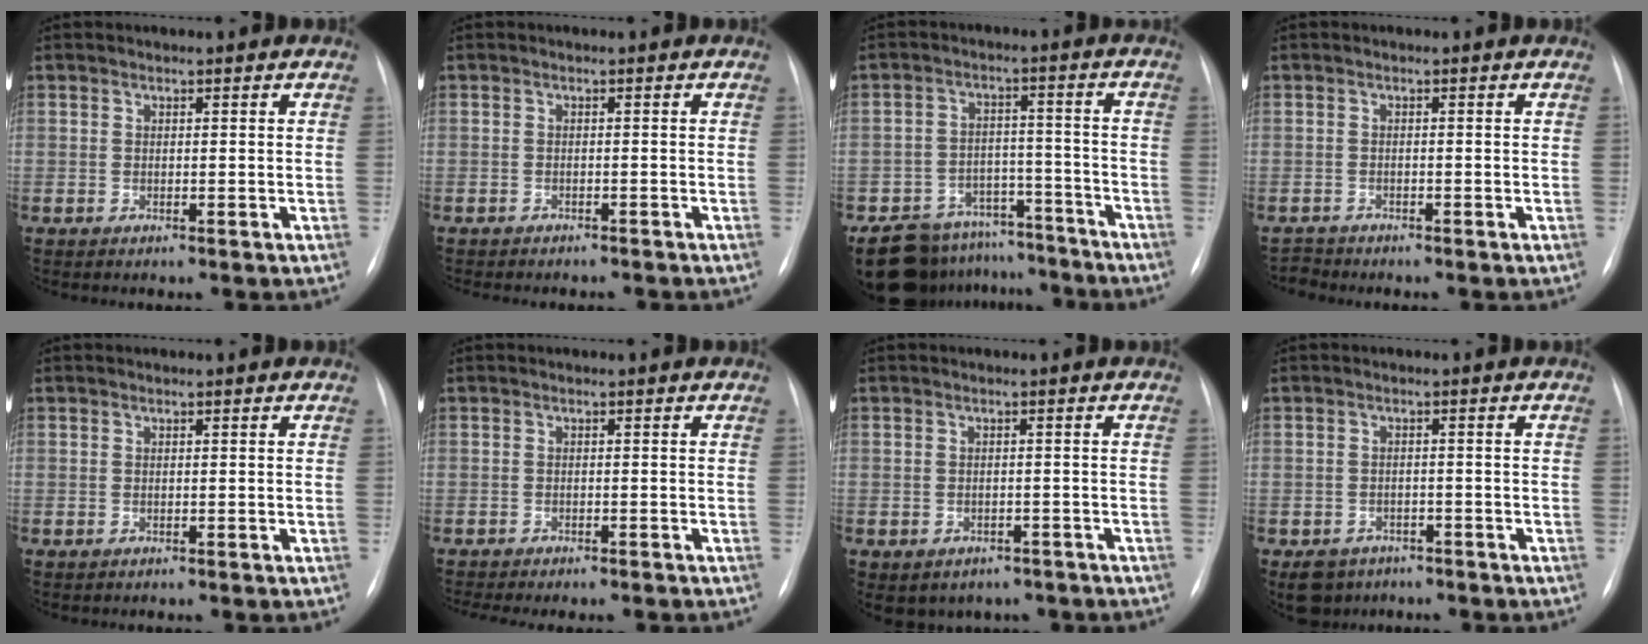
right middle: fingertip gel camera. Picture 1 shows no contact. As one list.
[{"total": 6.3, "force": [-5.6, 1.9, 2.3], "torque": [-0.028, -0.001, -0.064]}, {"total": 13.6, "force": [-11.8, 6.3, 2.2], "torque": [-0.033, 0.033, -0.171]}, {"total": 1.4, "force": [-1.2, -0.3, -0.7], "torque": [0.018, -0.011, -0.024]}, {"total": 0.0}, {"total": 7.7, "force": [-6.8, 1.5, 3.3], "torque": [-0.039, 0.000, -0.084]}, {"total": 8.4, "force": [-5.7, 5.6, 2.4], "torque": [-0.045, 0.011, -0.060]}, {"total": 4.3, "force": [-2.9, 3.2, 0.6], "torque": [-0.011, 0.004, -0.042]}]